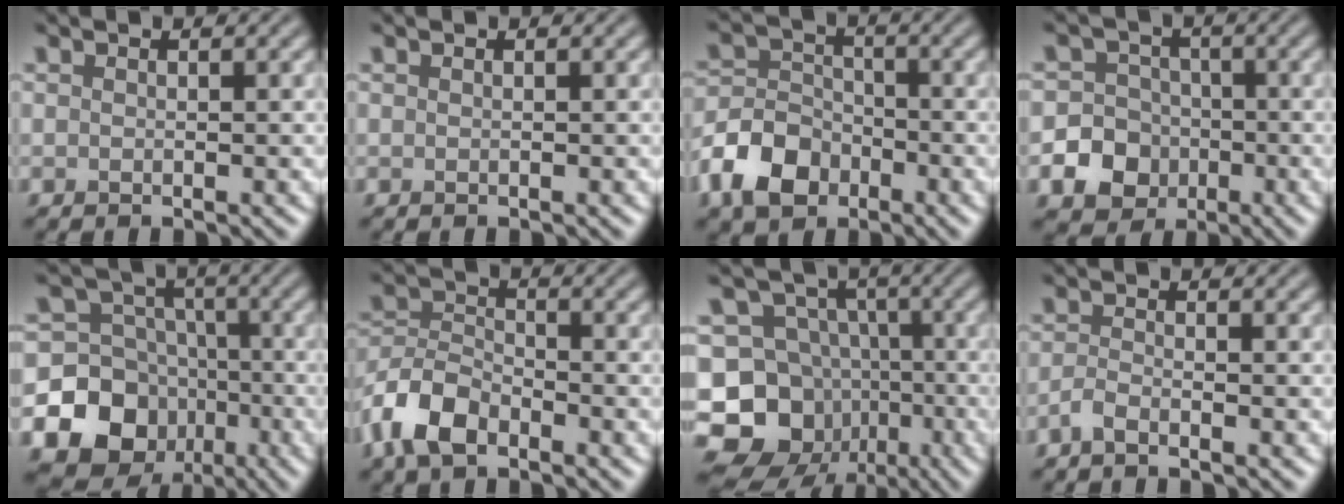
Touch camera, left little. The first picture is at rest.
{"total": 0.0}
{"total": 6.0, "force": [-3.2, 4.1, 2.8], "torque": [-0.059, 0.001, -0.074]}
{"total": 9.6, "force": [-3.6, 8.6, 2.1], "torque": [-0.039, -0.023, -0.085]}
{"total": 17.4, "force": [-6.8, 15.5, 4.0], "torque": [-0.108, -0.053, -0.117]}
{"total": 5.6, "force": [-3.5, 2.9, 3.2], "torque": [-0.065, 0.000, -0.081]}
{"total": 13.2, "force": [-5.6, 11.2, 4.4], "torque": [-0.091, 0.008, -0.107]}
{"total": 1.4, "force": [-1.0, 0.3, 0.9], "torque": [-0.020, -0.001, -0.025]}